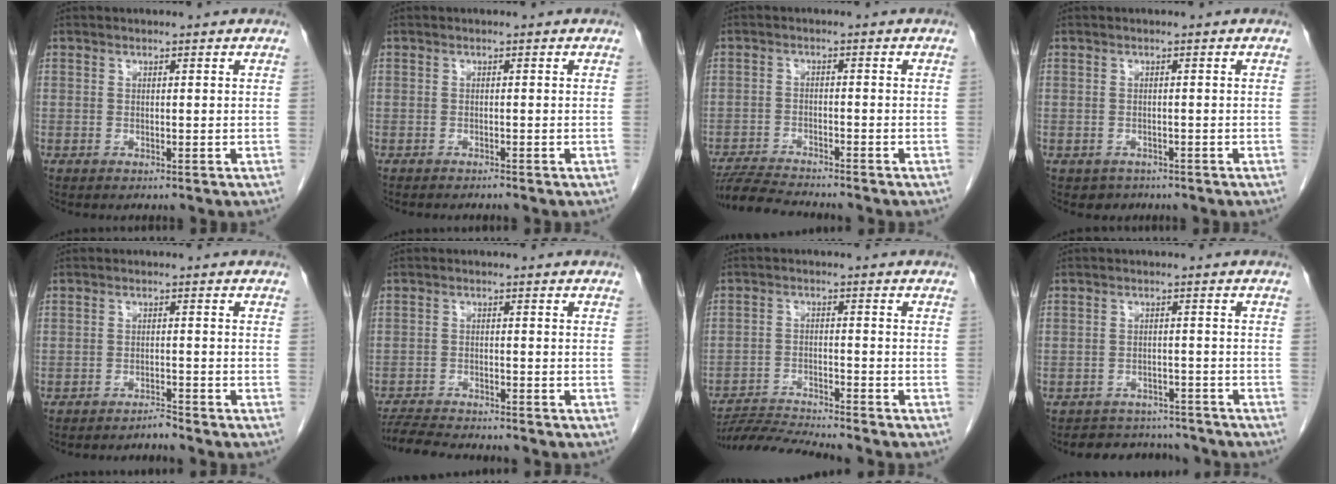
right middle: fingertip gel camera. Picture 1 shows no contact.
{"total": 1.1, "force": [-1.1, 0.0, 0.3], "torque": [-0.007, 0.000, -0.015]}
{"total": 6.6, "force": [-6.4, -0.3, 1.9], "torque": [-0.033, -0.018, -0.112]}
{"total": 1.9, "force": [-1.3, 1.4, -0.1], "torque": [-0.007, 0.005, -0.018]}
{"total": 2.1, "force": [-2.1, -0.5, 0.1], "torque": [0.002, -0.006, -0.034]}
{"total": 7.8, "force": [-7.4, 0.5, 2.4], "torque": [-0.042, -0.013, -0.121]}
{"total": 7.5, "force": [-7.2, -1.7, 0.9], "torque": [-0.016, -0.012, -0.131]}
{"total": 7.7, "force": [-7.2, 2.8, 0.4], "torque": [0.007, 0.015, -0.091]}